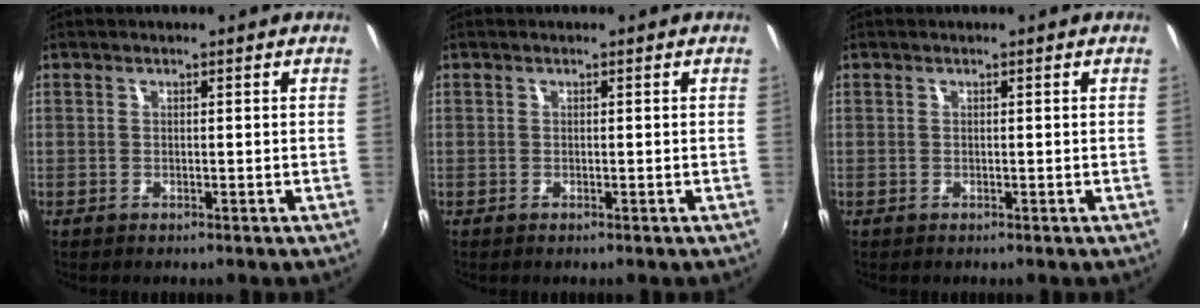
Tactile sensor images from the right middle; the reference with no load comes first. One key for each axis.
{"total": 0.0}
{"total": 0.0}